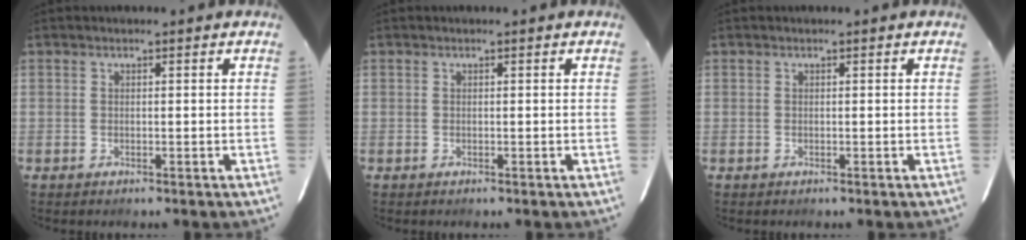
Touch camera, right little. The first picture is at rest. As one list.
[{"total": 0.0}, {"total": 0.0}]